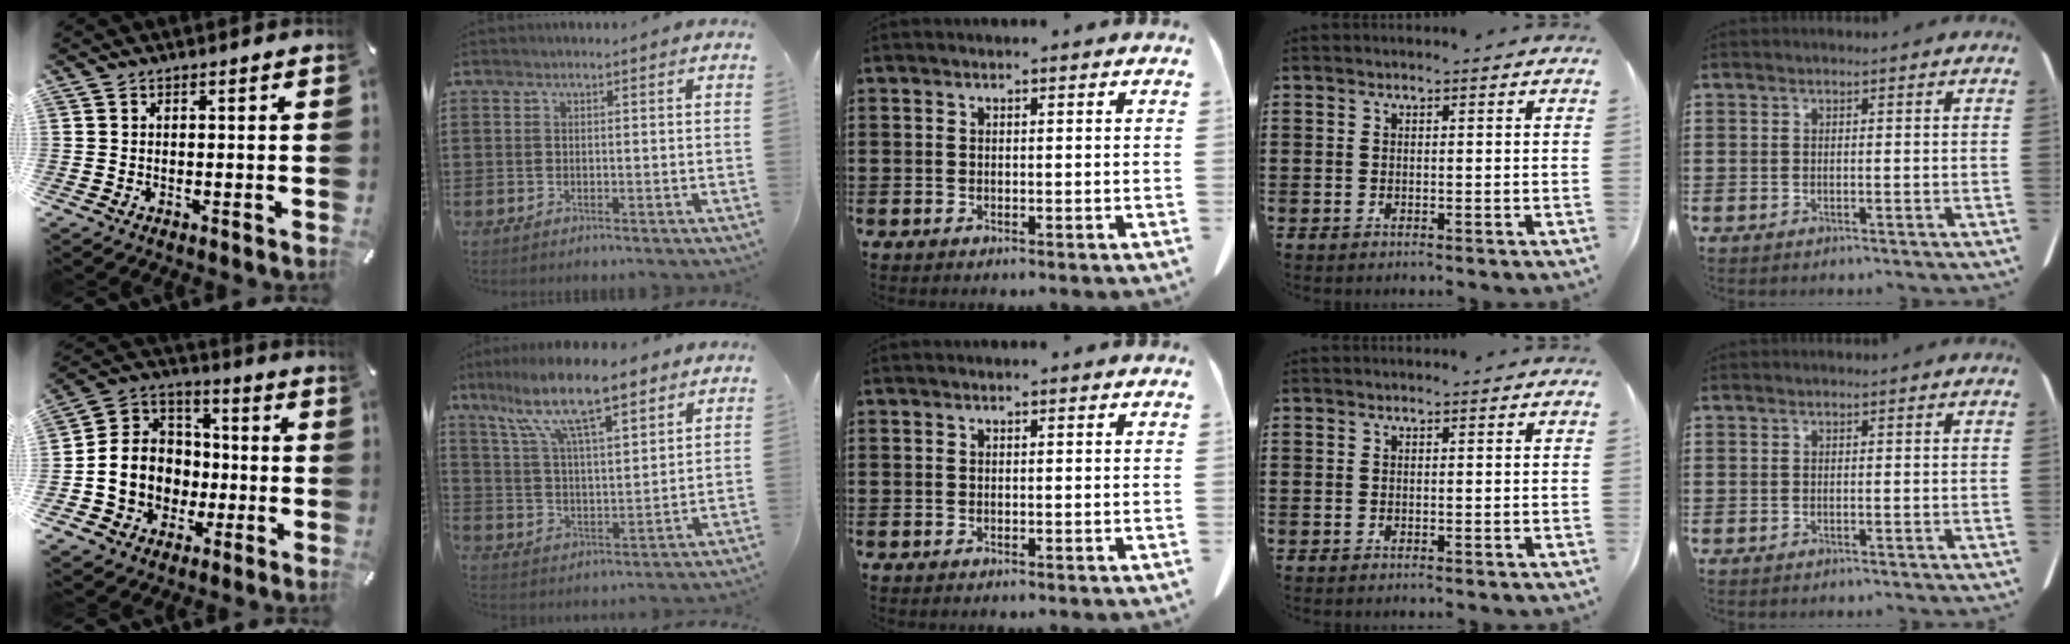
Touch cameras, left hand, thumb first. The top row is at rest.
{"thumb": {"total": 12.1, "force": [-3.4, 11.2, 3.1], "torque": [-0.082, 0.015, -0.055]}, "index": {"total": 12.6, "force": [9.1, 2.8, 8.4], "torque": [-0.176, -0.020, 0.156]}}